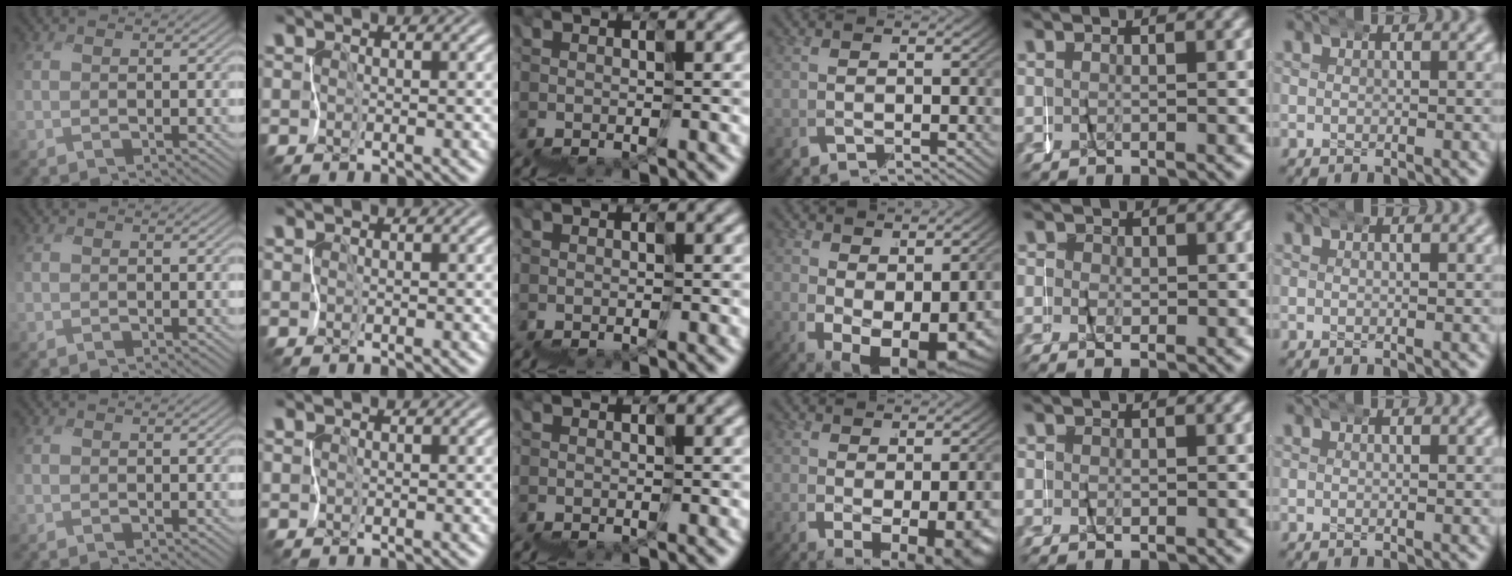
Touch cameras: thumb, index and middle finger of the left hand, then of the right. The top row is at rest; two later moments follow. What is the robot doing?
{"motion": "wrap", "object": "netting"}